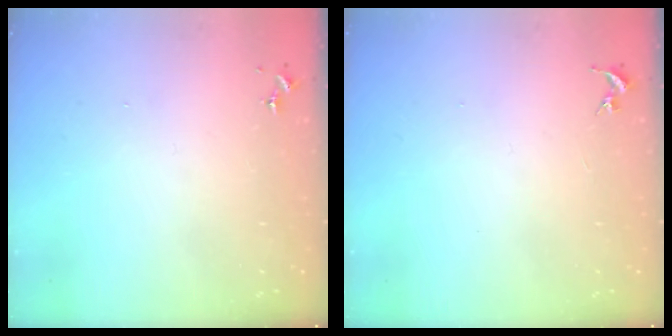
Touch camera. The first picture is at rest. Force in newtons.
{"total": 0.0}